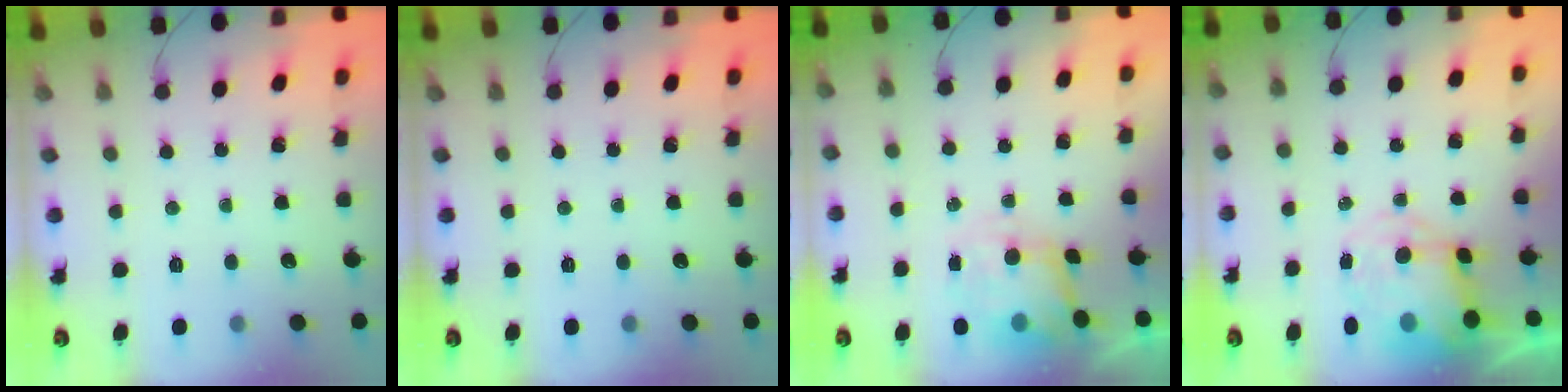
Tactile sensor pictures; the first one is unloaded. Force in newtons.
{"total": 0.0}
{"total": 7.1, "press": 7.0, "slide": 1.3}
{"total": 9.2, "press": 9.0, "slide": 2.3}